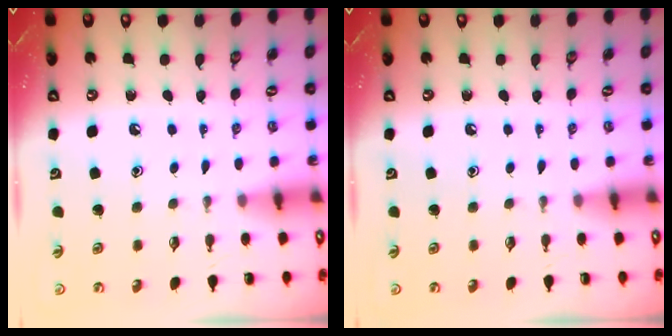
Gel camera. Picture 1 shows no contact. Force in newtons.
{"total": 0.0}